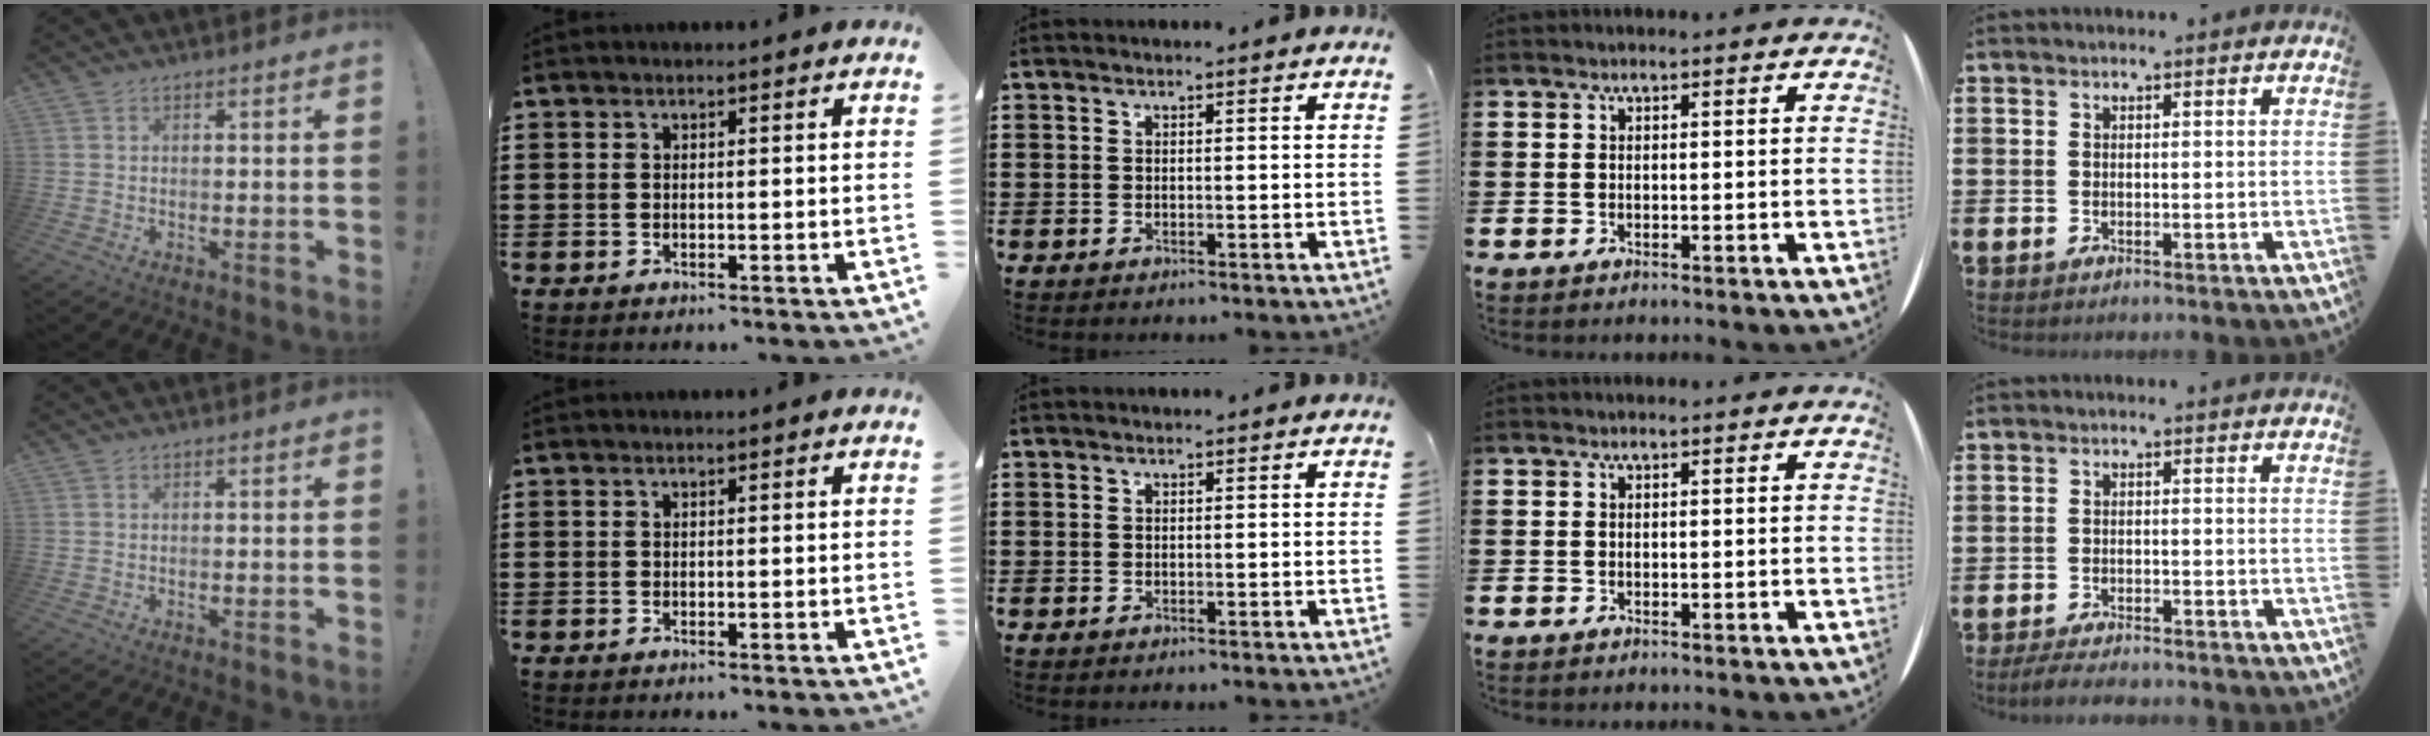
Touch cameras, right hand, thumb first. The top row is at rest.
{"little": {"total": 2.2, "force": [-2.1, 0.1, 0.6], "torque": [-0.011, 0.006, -0.043]}}